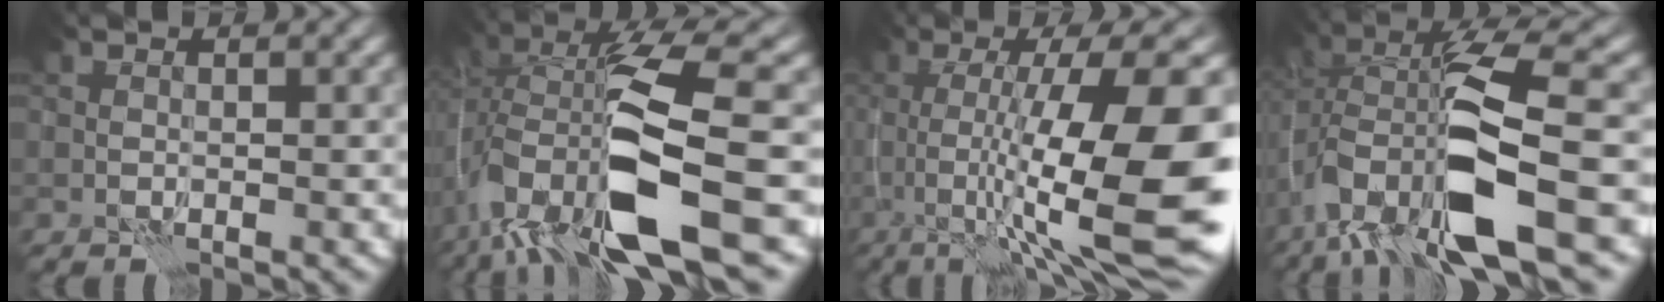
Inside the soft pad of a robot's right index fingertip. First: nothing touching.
{"total": 12.5, "force": [-3.9, 4.2, 11.1], "torque": [-0.211, -0.010, -0.062]}
{"total": 14.1, "force": [-2.7, 3.2, 13.5], "torque": [-0.212, -0.002, -0.035]}
{"total": 11.4, "force": [-3.8, 4.0, 10.0], "torque": [-0.183, -0.001, -0.070]}